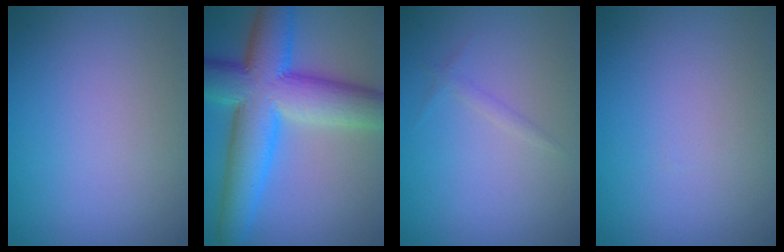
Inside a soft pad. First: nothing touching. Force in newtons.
{"total": 11.8, "press": 11.8, "slide": 0.1}
{"total": 0.8, "press": 0.8, "slide": 0.1}
{"total": 0.0}